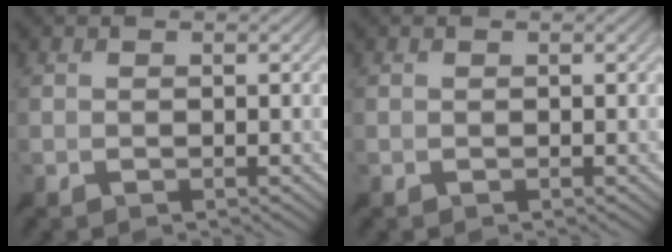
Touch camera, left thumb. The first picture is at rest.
{"total": 0.0}